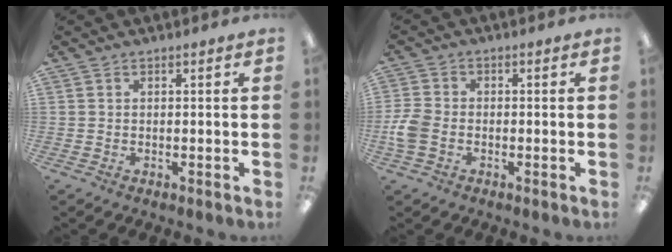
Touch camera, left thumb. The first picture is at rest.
{"total": 5.4, "force": [-1.6, 3.8, 3.5], "torque": [-0.074, 0.009, -0.029]}